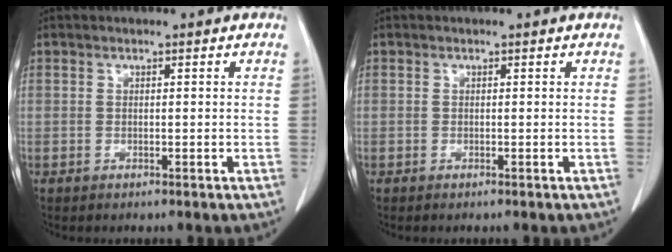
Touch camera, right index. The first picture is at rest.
{"total": 0.0}